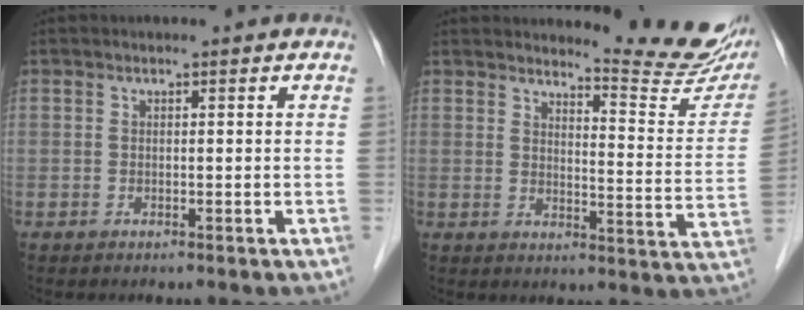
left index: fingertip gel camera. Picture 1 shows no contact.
{"total": 12.0, "force": [11.6, 0.1, 3.0], "torque": [-0.035, -0.077, 0.131]}